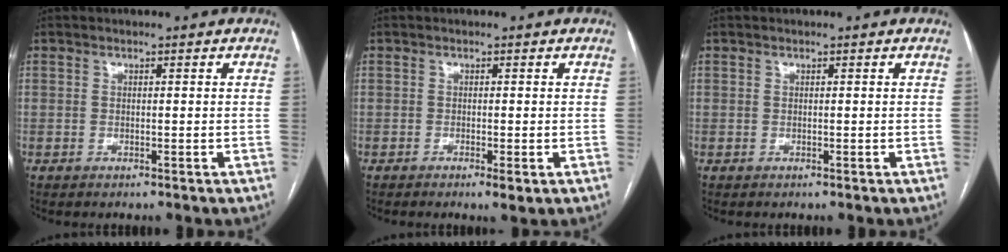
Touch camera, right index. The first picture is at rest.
{"total": 1.8, "force": [-0.9, 0.2, 1.6], "torque": [-0.021, -0.004, -0.013]}
{"total": 0.0}